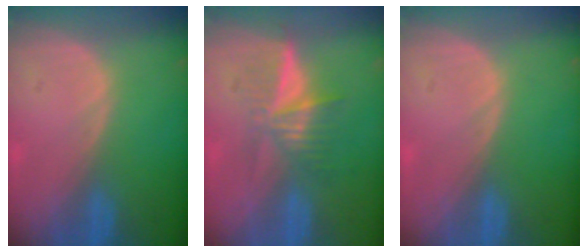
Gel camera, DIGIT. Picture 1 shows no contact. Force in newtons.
{"total": 6.5, "press": 5.5, "slide": 3.4}
{"total": 0.0}